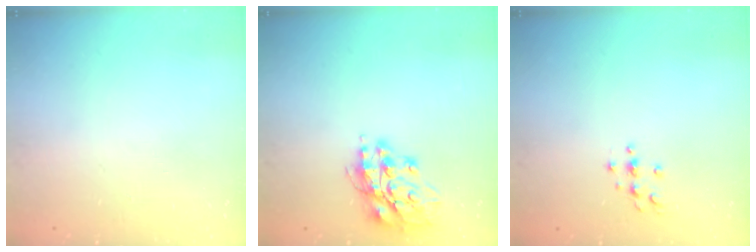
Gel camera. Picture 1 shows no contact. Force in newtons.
{"total": 13.9, "press": 13.7, "slide": 2.0}
{"total": 3.7, "press": 3.7, "slide": 0.4}